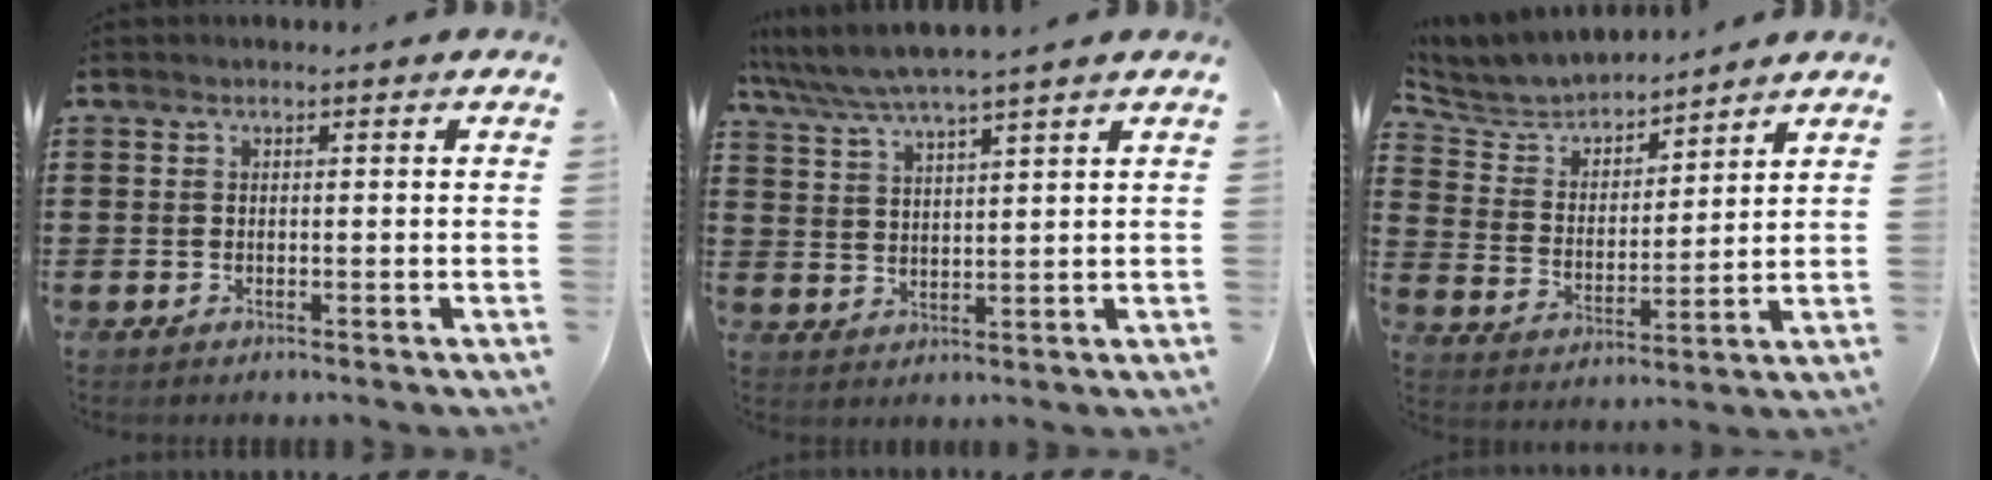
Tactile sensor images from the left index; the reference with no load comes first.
{"total": 5.0, "force": [4.5, -0.2, 2.1], "torque": [-0.055, -0.019, 0.078]}
{"total": 5.4, "force": [5.2, 1.5, 0.8], "torque": [-0.049, -0.031, 0.086]}